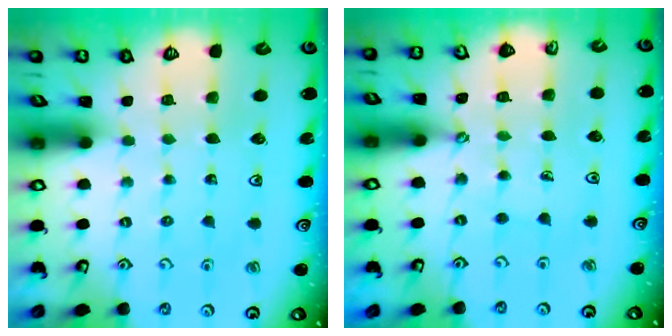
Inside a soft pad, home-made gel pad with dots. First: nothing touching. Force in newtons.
{"total": 2.5, "press": 2.5, "slide": 0.2}